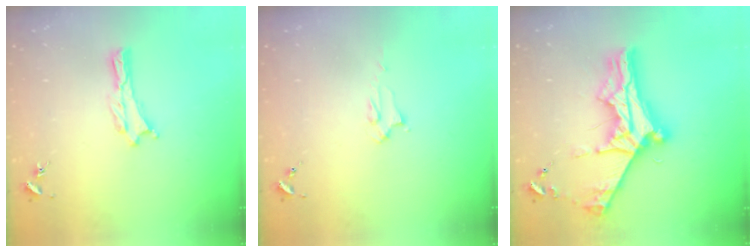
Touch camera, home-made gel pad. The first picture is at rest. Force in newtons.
{"total": 2.2, "press": 2.2, "slide": 0.2}
{"total": 10.9, "press": 10.8, "slide": 1.0}